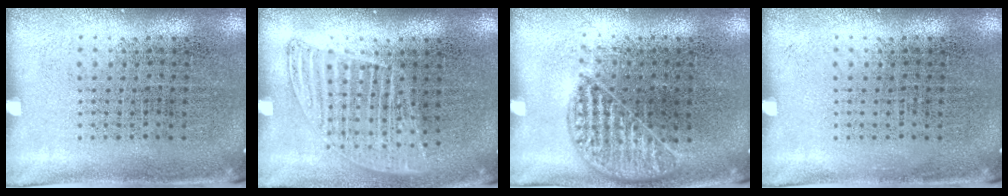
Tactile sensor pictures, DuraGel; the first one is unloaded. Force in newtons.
{"total": 1.2, "press": 1.1, "slide": 0.4}
{"total": 1.1, "press": 1.0, "slide": 0.4}
{"total": 0.0}